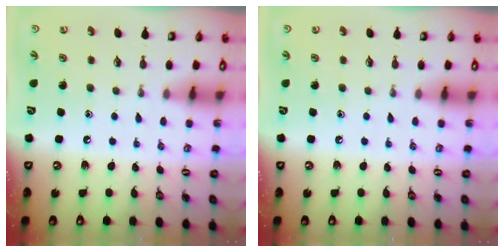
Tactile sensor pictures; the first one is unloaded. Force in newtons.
{"total": 0.0}